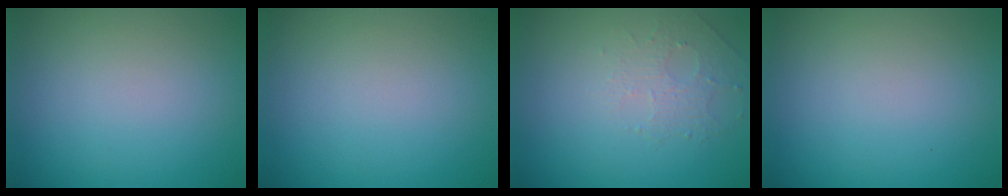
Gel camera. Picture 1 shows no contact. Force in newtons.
{"total": 0.0}
{"total": 1.5, "press": 1.0, "slide": 1.1}
{"total": 0.0}